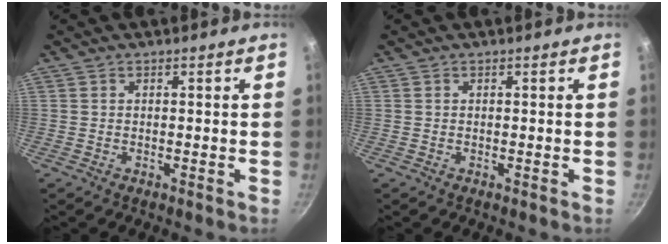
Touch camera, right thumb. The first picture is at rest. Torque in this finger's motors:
{"motor_torque": [0.10, 0.22, 0.13, 0.02, -0.01]}